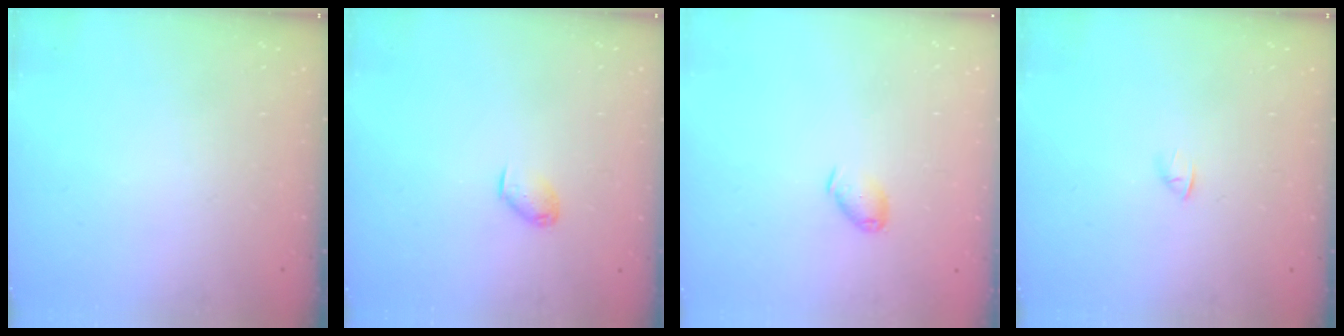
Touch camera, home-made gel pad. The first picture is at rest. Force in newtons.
{"total": 5.7, "press": 5.6, "slide": 1.2}
{"total": 6.0, "press": 6.0, "slide": 0.4}
{"total": 2.4, "press": 2.3, "slide": 0.7}